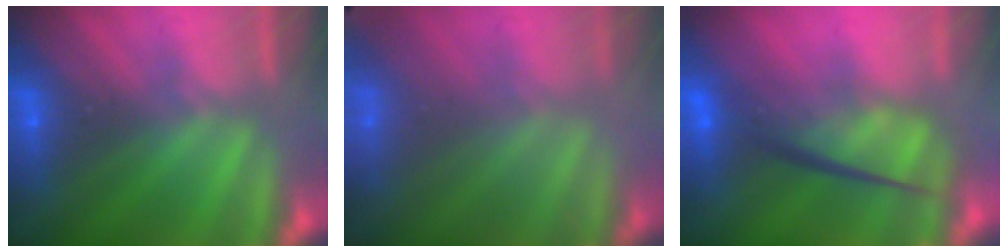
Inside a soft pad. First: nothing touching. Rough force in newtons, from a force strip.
{"total": 1.4}
{"total": 5.6}